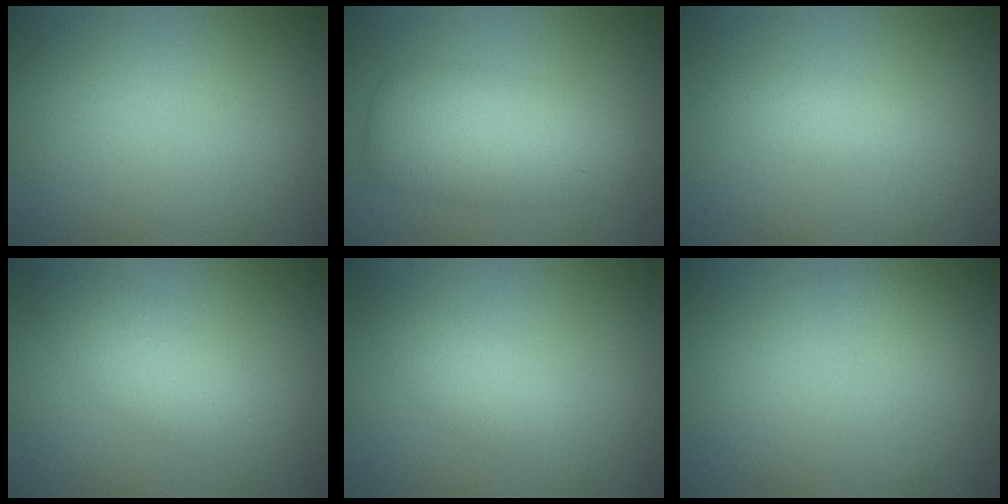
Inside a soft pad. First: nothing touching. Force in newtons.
{"total": 5.0, "press": 5.0, "slide": 0.2}
{"total": 1.4, "press": 1.4, "slide": 0.1}
{"total": 2.7, "press": 2.7, "slide": 0.0}
{"total": 1.9, "press": 1.9, "slide": 0.0}
{"total": 1.4, "press": 1.4, "slide": 0.1}